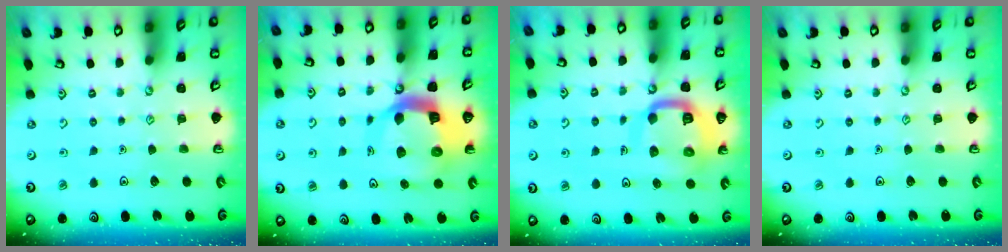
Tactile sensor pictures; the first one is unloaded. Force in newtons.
{"total": 12.9, "press": 12.8, "slide": 1.6}
{"total": 14.3, "press": 14.1, "slide": 1.8}
{"total": 0.0}